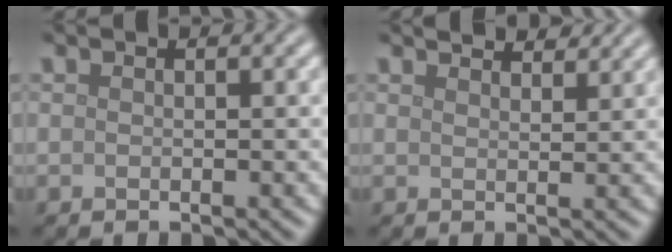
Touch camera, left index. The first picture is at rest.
{"total": 3.4, "force": [3.2, 0.5, 1.0], "torque": [-0.014, 0.002, 0.042]}